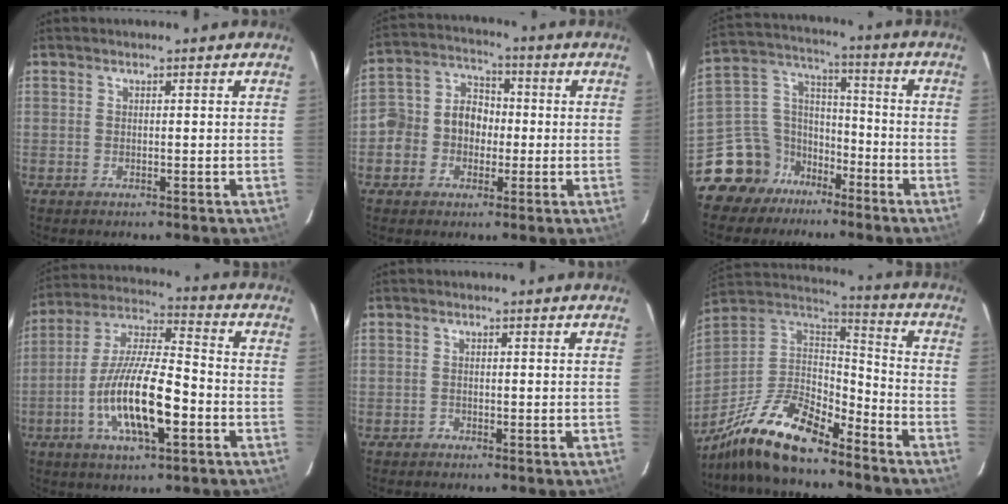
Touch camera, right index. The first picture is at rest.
{"total": 9.0, "force": [-2.2, 8.0, 3.7], "torque": [-0.077, 0.033, -0.041]}
{"total": 13.0, "force": [-9.8, 8.4, 1.5], "torque": [-0.056, 0.064, -0.175]}
{"total": 16.2, "force": [-5.2, 4.5, 14.6], "torque": [-0.287, -0.005, -0.097]}
{"total": 1.1, "force": [-0.4, 1.0, -0.1], "torque": [0.002, 0.004, -0.004]}
{"total": 19.7, "force": [-14.8, 6.4, 11.3], "torque": [-0.243, -0.014, -0.274]}